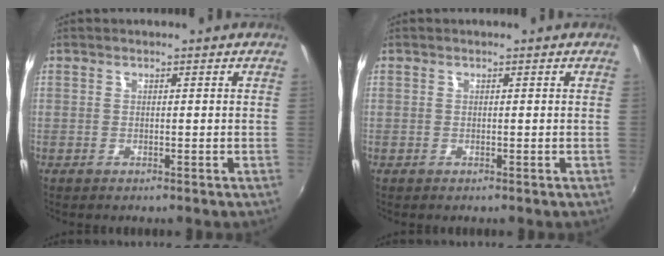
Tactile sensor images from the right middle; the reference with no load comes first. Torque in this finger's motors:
{"motor_torque": [-0.01, 0.00, 0.00, 0.00]}